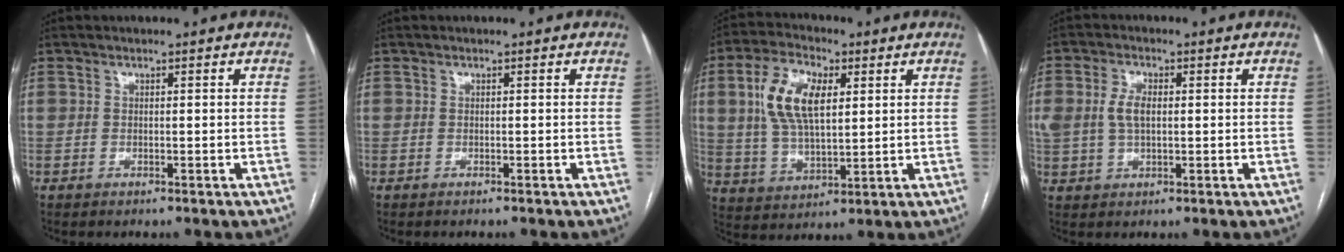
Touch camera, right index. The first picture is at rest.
{"total": 0.0}
{"total": 11.6, "force": [3.2, 5.3, 9.8], "torque": [-0.208, 0.016, 0.063]}
{"total": 5.2, "force": [0.6, 2.9, 4.3], "torque": [-0.100, 0.010, 0.013]}